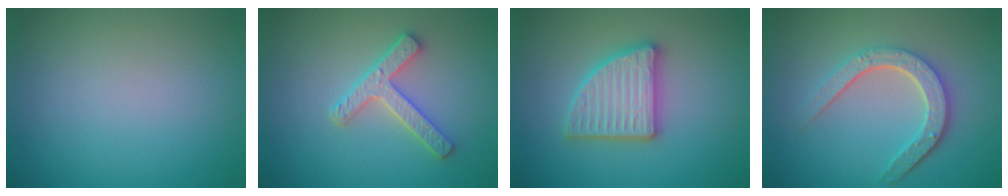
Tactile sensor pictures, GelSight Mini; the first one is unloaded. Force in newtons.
{"total": 3.1, "press": 2.9, "slide": 1.1}
{"total": 4.9, "press": 4.8, "slide": 0.8}
{"total": 4.8, "press": 3.6, "slide": 3.2}